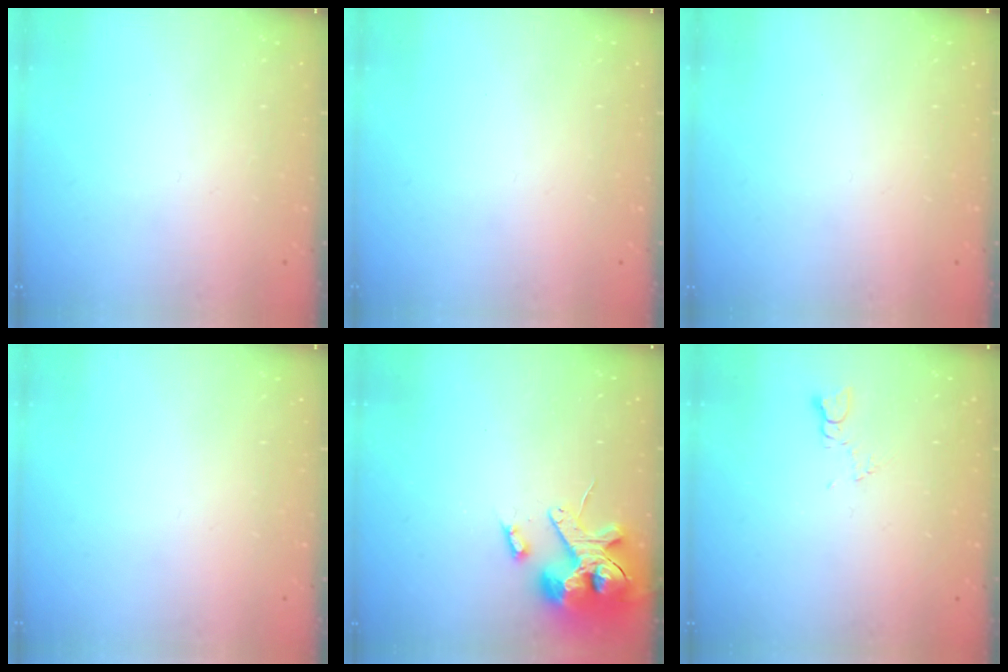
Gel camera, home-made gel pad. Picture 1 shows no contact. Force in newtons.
{"total": 0.0}
{"total": 0.0}
{"total": 0.0}
{"total": 13.9, "press": 13.8, "slide": 2.1}
{"total": 2.6, "press": 2.6, "slide": 0.4}